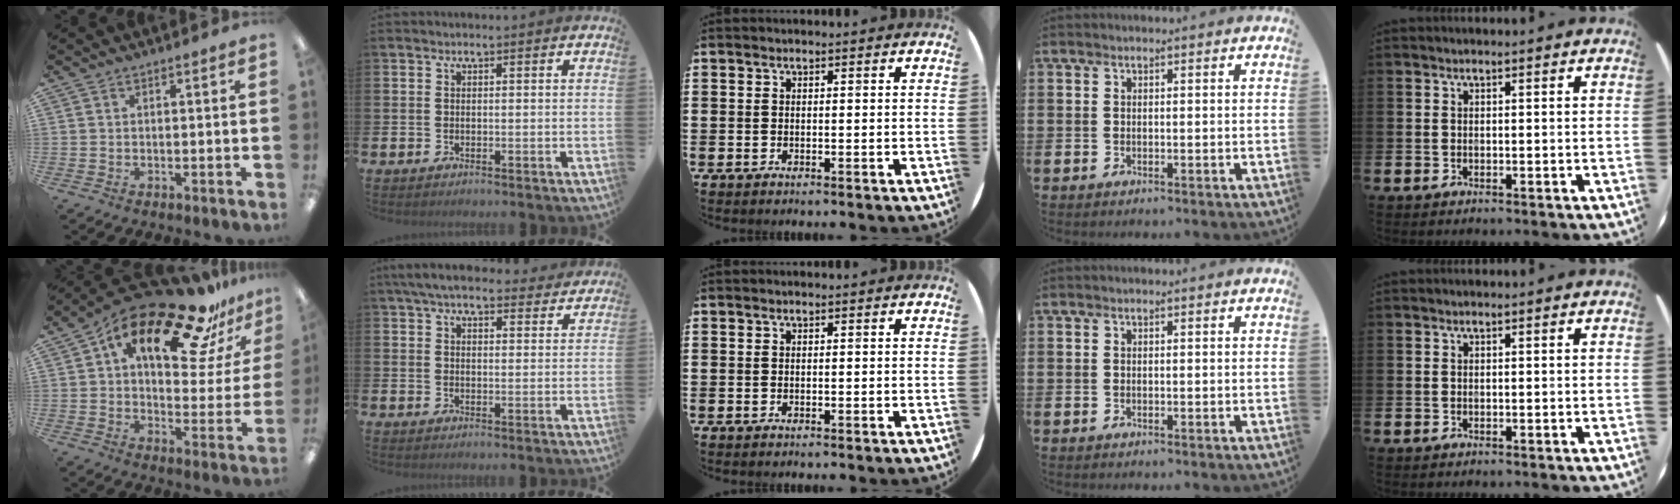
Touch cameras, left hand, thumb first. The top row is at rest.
{"thumb": {"total": 21.4, "force": [14.1, 8.4, 13.7], "torque": [-0.227, -0.084, 0.234]}, "index": {"total": 6.3, "force": [5.9, 1.5, 1.9], "torque": [-0.046, -0.023, 0.107]}}